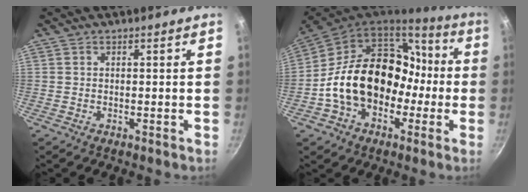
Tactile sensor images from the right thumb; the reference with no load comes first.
{"total": 23.4, "force": [-2.8, 17.6, 15.2], "torque": [-0.224, 0.070, -0.036]}